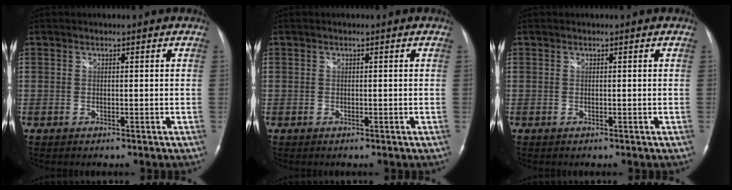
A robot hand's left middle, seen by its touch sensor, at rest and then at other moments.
{"total": 0.0}
{"total": 0.0}